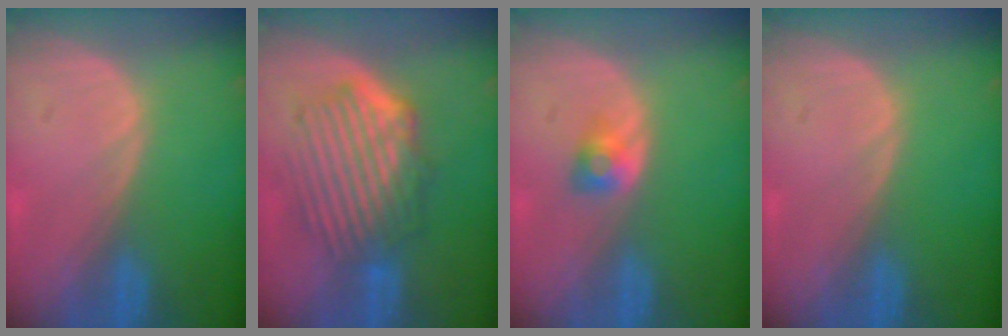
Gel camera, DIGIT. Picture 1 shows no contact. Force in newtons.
{"total": 9.4, "press": 8.3, "slide": 4.5}
{"total": 2.6, "press": 2.3, "slide": 1.1}
{"total": 0.0}